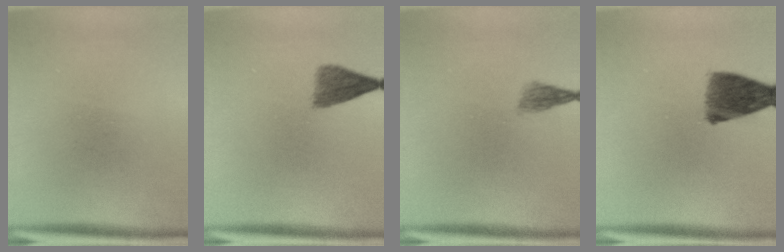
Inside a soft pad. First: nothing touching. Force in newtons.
{"total": 3.6}
{"total": 1.8}
{"total": 8.1}